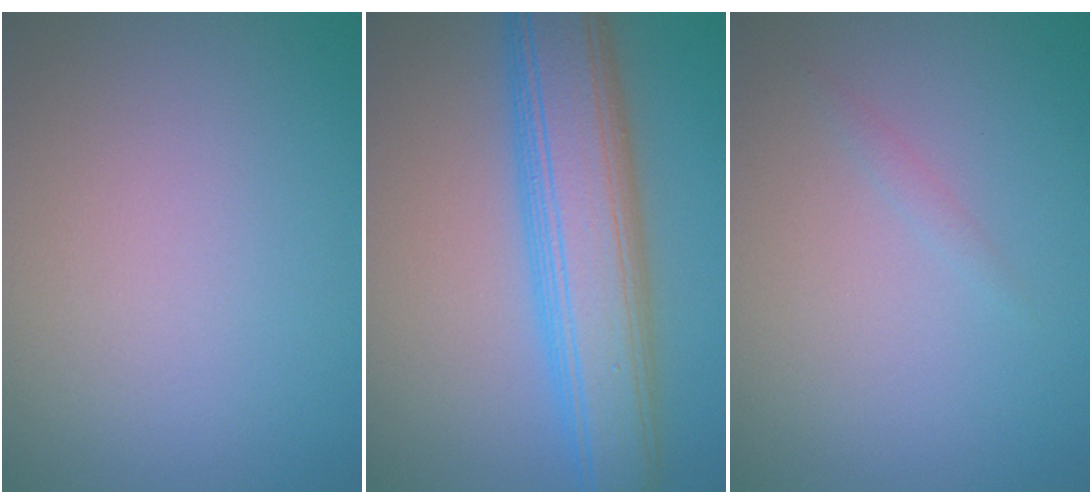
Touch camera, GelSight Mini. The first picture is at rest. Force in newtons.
{"total": 9.0, "press": 9.0, "slide": 0.3}
{"total": 0.6, "press": 0.6, "slide": 0.0}